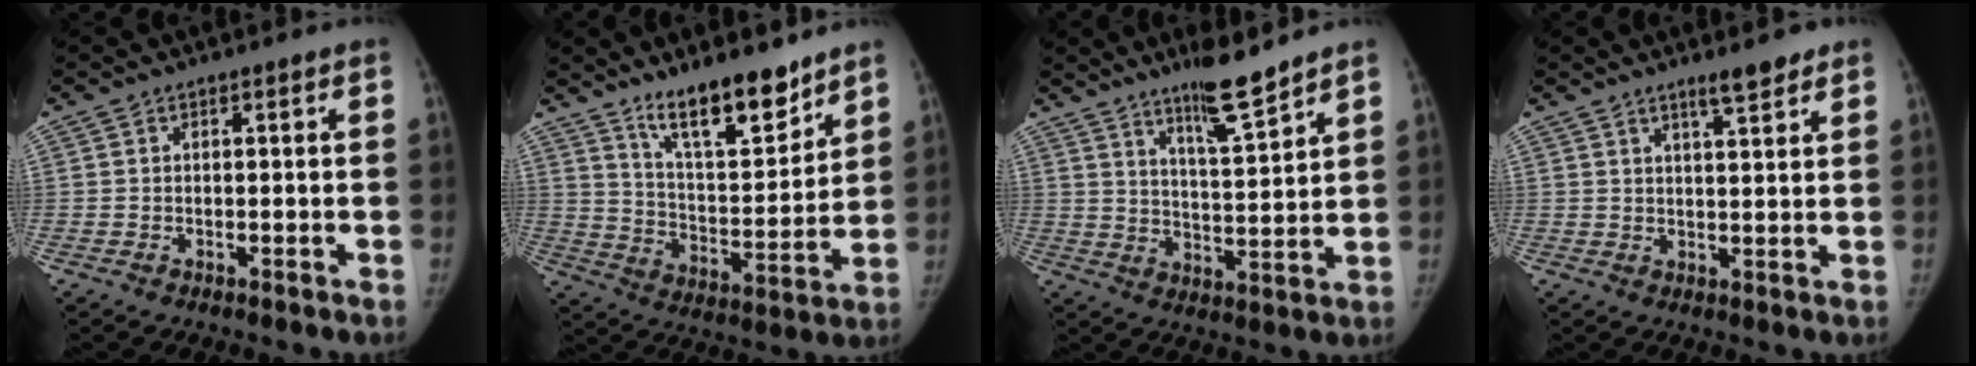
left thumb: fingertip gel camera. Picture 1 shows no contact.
{"total": 14.5, "force": [11.2, 4.1, 8.3], "torque": [-0.103, -0.085, 0.195]}
{"total": 9.1, "force": [7.2, 0.6, 5.5], "torque": [-0.089, -0.060, 0.128]}
{"total": 4.7, "force": [3.4, 0.9, 3.0], "torque": [-0.036, -0.022, 0.053]}